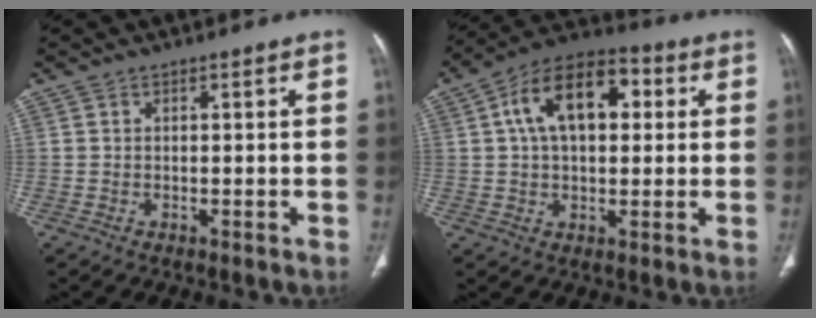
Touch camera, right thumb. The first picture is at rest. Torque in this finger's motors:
{"motor_torque": [0.57, 3.51, 1.49, 0.19, 0.16]}